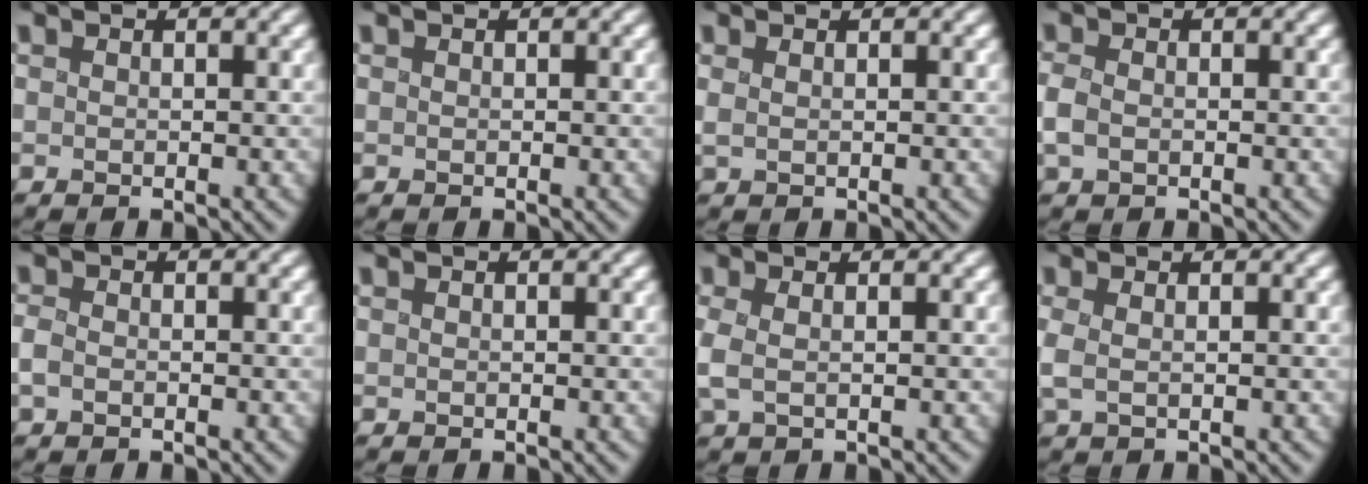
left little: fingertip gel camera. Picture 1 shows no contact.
{"total": 0.0}
{"total": 1.2, "force": [0.5, 0.5, 1.0], "torque": [-0.016, 0.003, 0.003]}
{"total": 1.9, "force": [-0.4, 1.2, 1.4], "torque": [-0.036, -0.001, -0.012]}
{"total": 1.2, "force": [-0.5, 0.7, 0.8], "torque": [-0.020, 0.000, -0.015]}
{"total": 0.0}
{"total": 2.1, "force": [0.1, 0.7, 2.0], "torque": [-0.046, 0.003, -0.001]}
{"total": 1.7, "force": [0.2, 0.5, 1.6], "torque": [-0.036, 0.004, 0.001]}